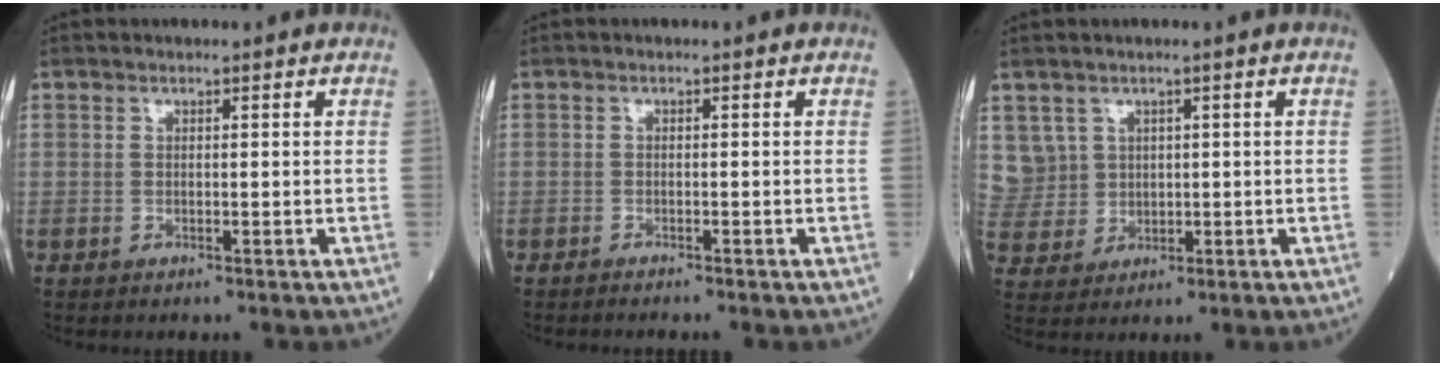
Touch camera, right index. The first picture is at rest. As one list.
[{"total": 1.4, "force": [-1.3, -0.1, 0.6], "torque": [-0.012, 0.000, -0.016]}, {"total": 6.2, "force": [2.4, 5.8, 0.0], "torque": [-0.005, 0.020, 0.062]}]